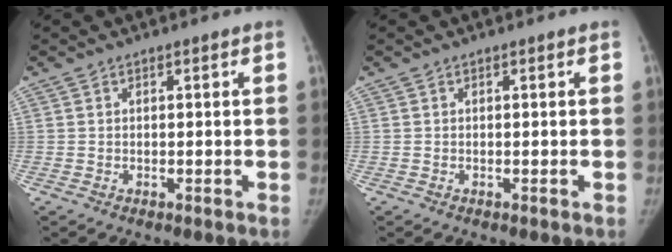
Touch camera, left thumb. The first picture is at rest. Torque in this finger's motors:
{"motor_torque": [0.04, 0.04, 0.17, -0.28, 0.02]}